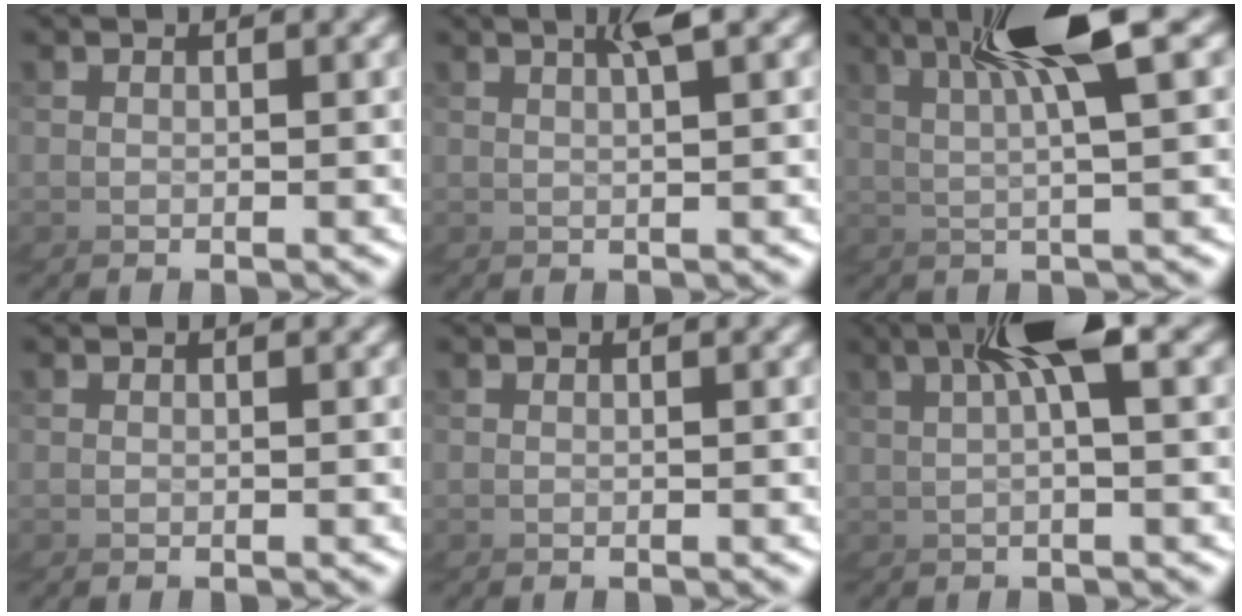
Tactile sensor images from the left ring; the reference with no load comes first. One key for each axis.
{"total": 2.3, "fx": 0.9, "fy": -2.2, "fz": 0.1, "tx": -0.021, "ty": 0.016, "tz": 0.015}
{"total": 7.3, "fx": 4.1, "fy": 0.1, "fz": 6.0, "tx": -0.121, "ty": 0.030, "tz": 0.058}
{"total": 0.0}
{"total": 0.0}
{"total": 4.7, "fx": 1.5, "fy": -0.8, "fz": 4.4, "tx": -0.098, "ty": 0.027, "tz": 0.019}